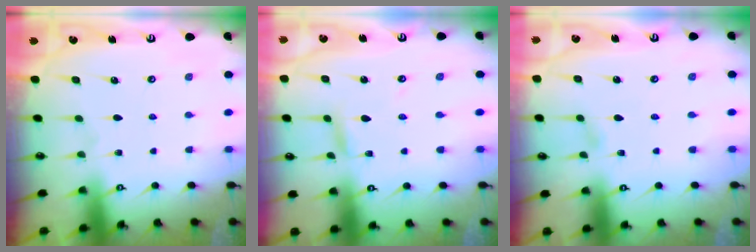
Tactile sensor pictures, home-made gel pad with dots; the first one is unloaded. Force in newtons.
{"total": 2.0, "press": 2.0, "slide": 0.2}
{"total": 2.0, "press": 2.0, "slide": 0.3}